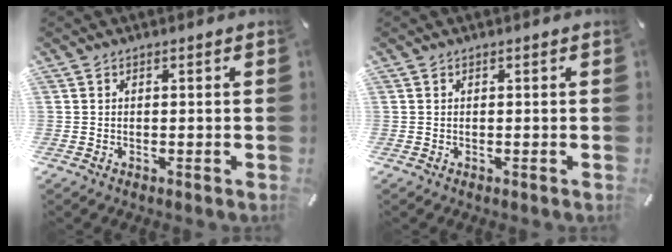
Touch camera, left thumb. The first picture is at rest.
{"total": 0.0}